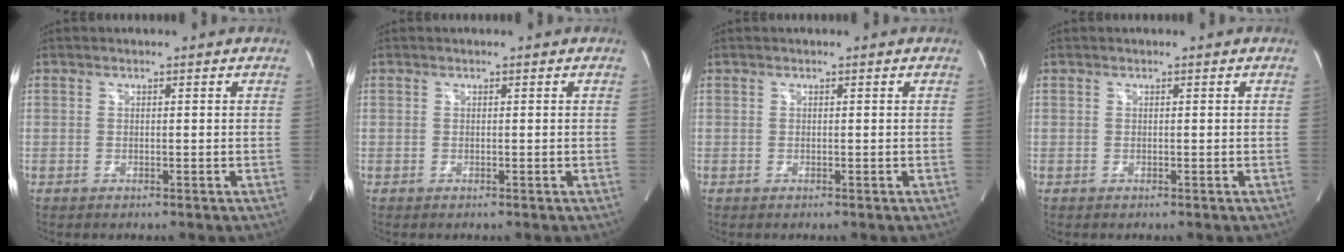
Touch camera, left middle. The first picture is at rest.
{"total": 0.0}
{"total": 0.0}
{"total": 0.0}